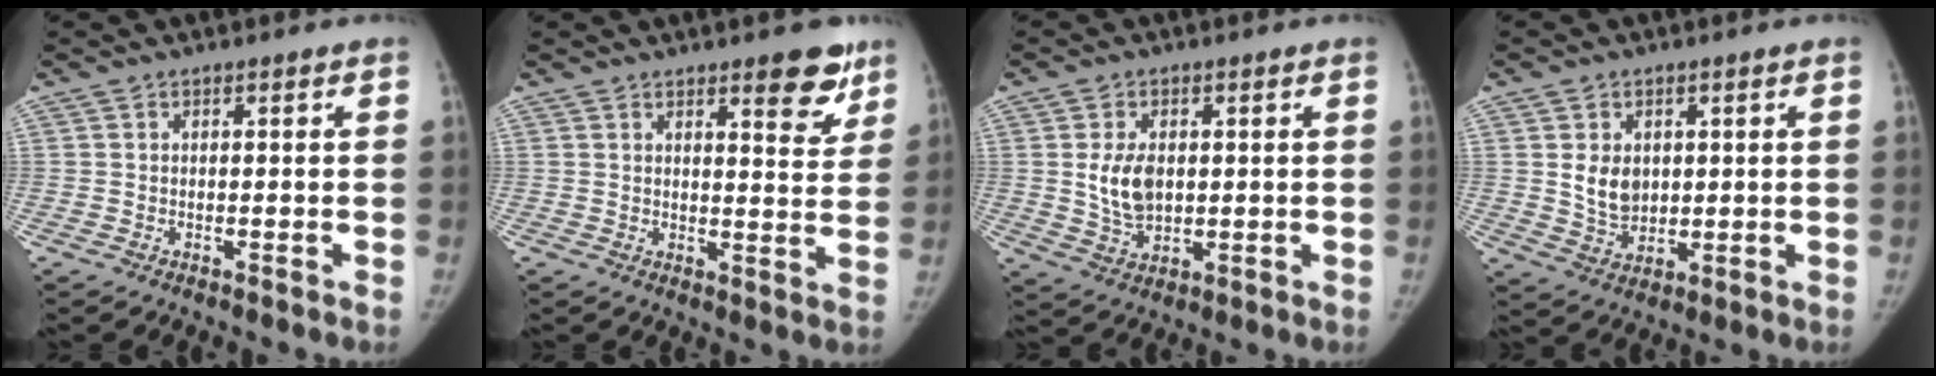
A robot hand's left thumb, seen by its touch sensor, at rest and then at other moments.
{"total": 8.0, "force": [5.2, 2.7, 5.5], "torque": [-0.039, -0.030, 0.065]}
{"total": 7.1, "force": [0.9, 4.6, 5.3], "torque": [-0.087, -0.010, 0.025]}
{"total": 6.5, "force": [1.4, 4.9, 3.9], "torque": [-0.044, -0.015, 0.036]}